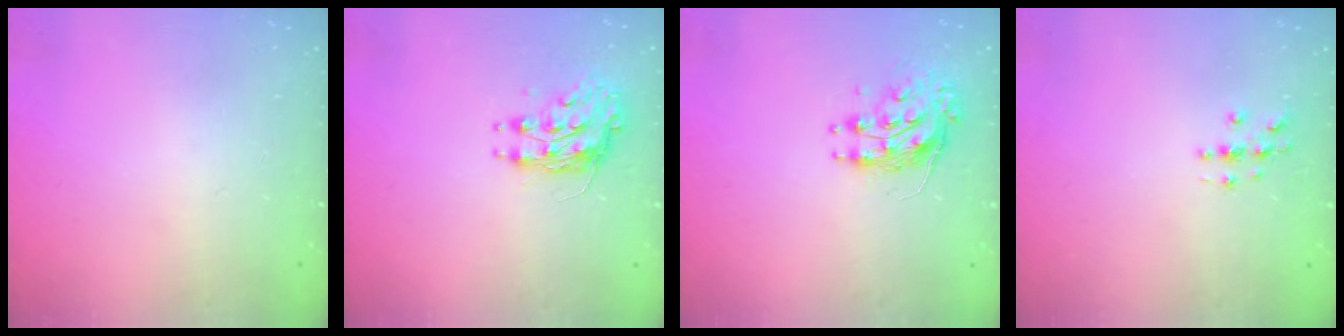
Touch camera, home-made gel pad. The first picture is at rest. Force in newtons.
{"total": 8.4, "press": 8.4, "slide": 0.3}
{"total": 8.2, "press": 8.2, "slide": 0.3}
{"total": 3.0, "press": 3.0, "slide": 0.3}